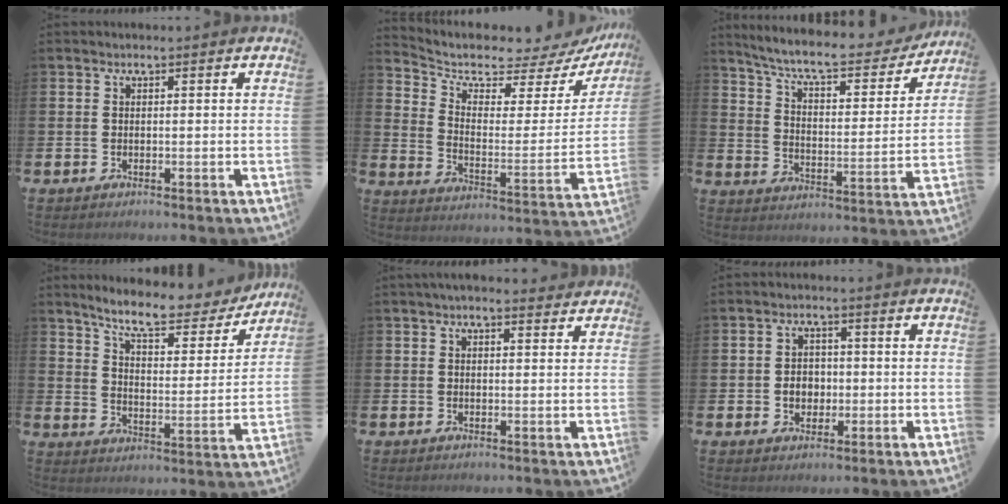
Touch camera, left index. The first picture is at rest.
{"total": 5.6, "force": [5.1, 2.2, 0.9], "torque": [-0.044, -0.052, 0.078]}
{"total": 8.6, "force": [7.7, 1.6, 3.5], "torque": [-0.093, -0.052, 0.126]}
{"total": 8.7, "force": [7.8, 1.6, 3.4], "torque": [-0.082, -0.054, 0.130]}
{"total": 2.2, "force": [2.0, 0.4, 0.8], "torque": [-0.006, -0.006, 0.034]}
{"total": 3.2, "force": [-0.4, 2.7, 1.7], "torque": [-0.016, -0.001, -0.017]}